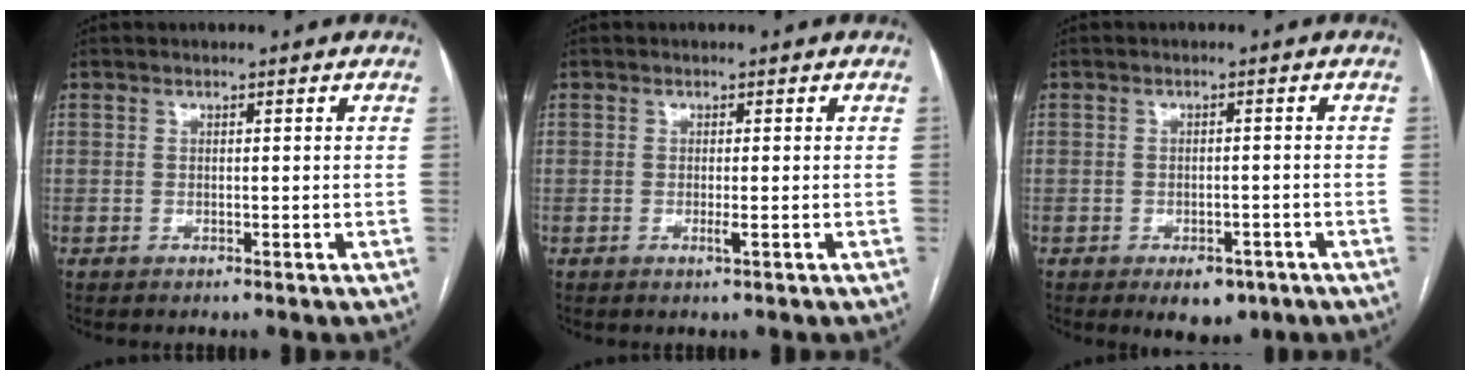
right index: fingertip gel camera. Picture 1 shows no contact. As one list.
[{"total": 1.0, "force": [-0.2, 0.0, 1.0], "torque": [-0.019, -0.003, -0.004]}, {"total": 4.8, "force": [-3.0, 2.7, 2.7], "torque": [-0.027, 0.001, -0.033]}]